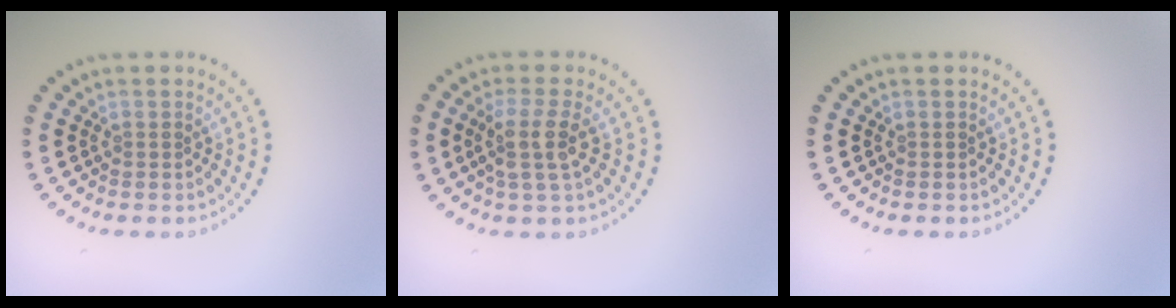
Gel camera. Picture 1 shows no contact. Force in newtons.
{"total": 3.1, "press": 2.5, "slide": 2.0}
{"total": 0.0}